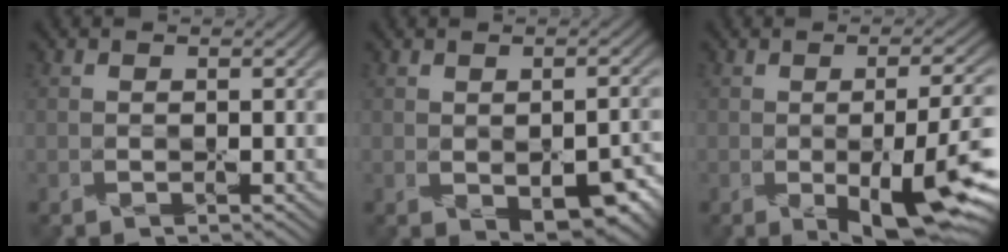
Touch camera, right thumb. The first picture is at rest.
{"total": 6.6, "force": [-2.1, 3.4, 5.3], "torque": [-0.077, -0.019, -0.013]}
{"total": 11.2, "force": [-2.4, 3.7, 10.3], "torque": [-0.146, -0.021, -0.019]}